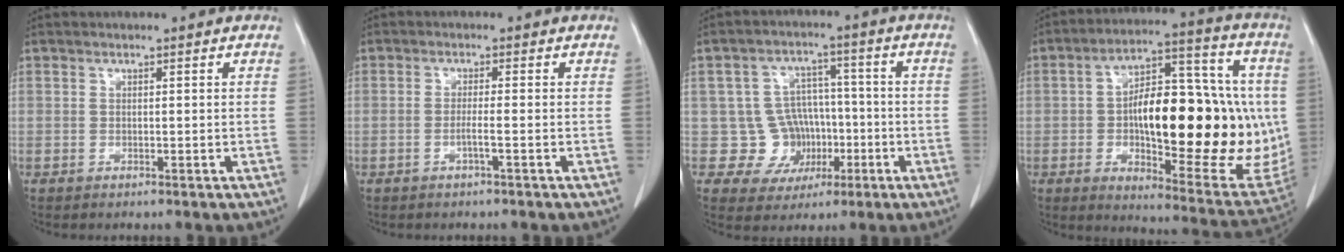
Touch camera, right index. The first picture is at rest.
{"total": 1.7, "force": [-0.8, -0.4, 1.5], "torque": [-0.028, 0.000, -0.016]}
{"total": 7.8, "force": [-1.4, 7.6, 1.3], "torque": [-0.008, 0.026, -0.015]}
{"total": 27.2, "force": [-1.1, 9.3, 25.6], "torque": [-0.331, 0.023, -0.004]}